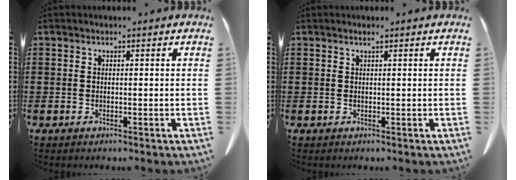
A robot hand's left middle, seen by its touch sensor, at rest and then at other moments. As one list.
[{"total": 0.6, "force": [0.4, -0.1, 0.5], "torque": [-0.010, -0.004, 0.010]}]